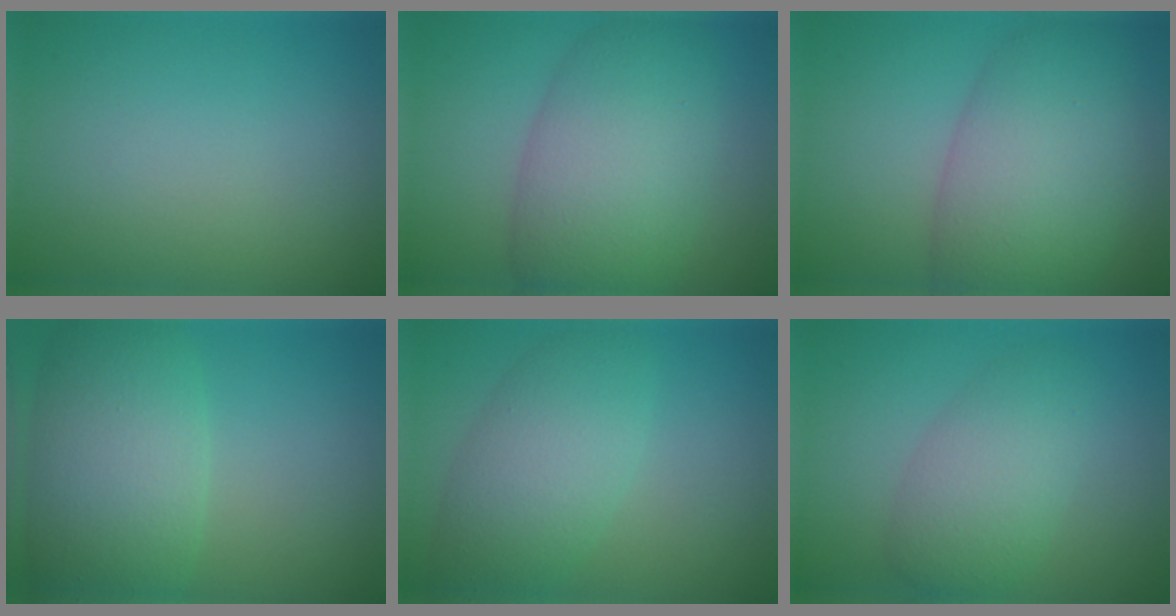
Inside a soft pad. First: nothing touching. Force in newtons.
{"total": 8.9, "press": 8.9, "slide": 0.4}
{"total": 8.5, "press": 8.5, "slide": 0.5}
{"total": 8.4, "press": 8.4, "slide": 0.6}
{"total": 5.6, "press": 5.6, "slide": 0.1}
{"total": 4.6, "press": 4.6, "slide": 0.3}